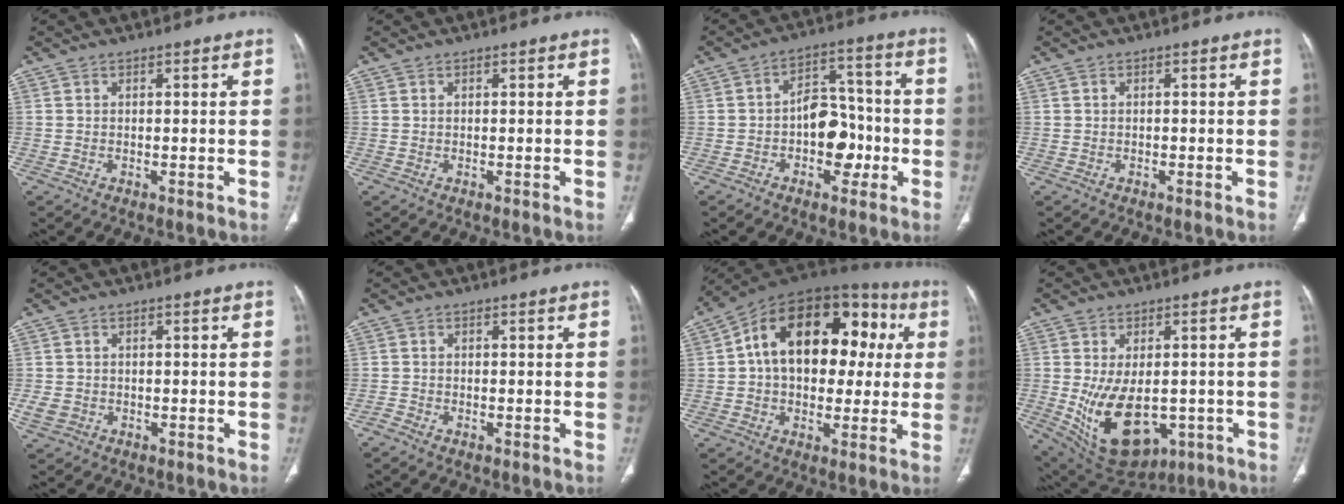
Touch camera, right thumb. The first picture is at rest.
{"total": 0.0}
{"total": 10.2, "force": [-2.6, 6.9, 7.1], "torque": [-0.065, 0.041, -0.042]}
{"total": 0.0}
{"total": 2.8, "force": [-0.8, 2.4, 1.2], "torque": [-0.025, 0.004, -0.009]}
{"total": 1.1, "force": [-0.9, 0.5, 0.4], "torque": [-0.011, 0.004, -0.020]}
{"total": 23.5, "force": [3.6, 14.7, 18.0], "torque": [-0.243, 0.046, 0.048]}
{"total": 15.8, "force": [-3.3, 9.7, 12.0], "torque": [-0.193, -0.008, -0.018]}